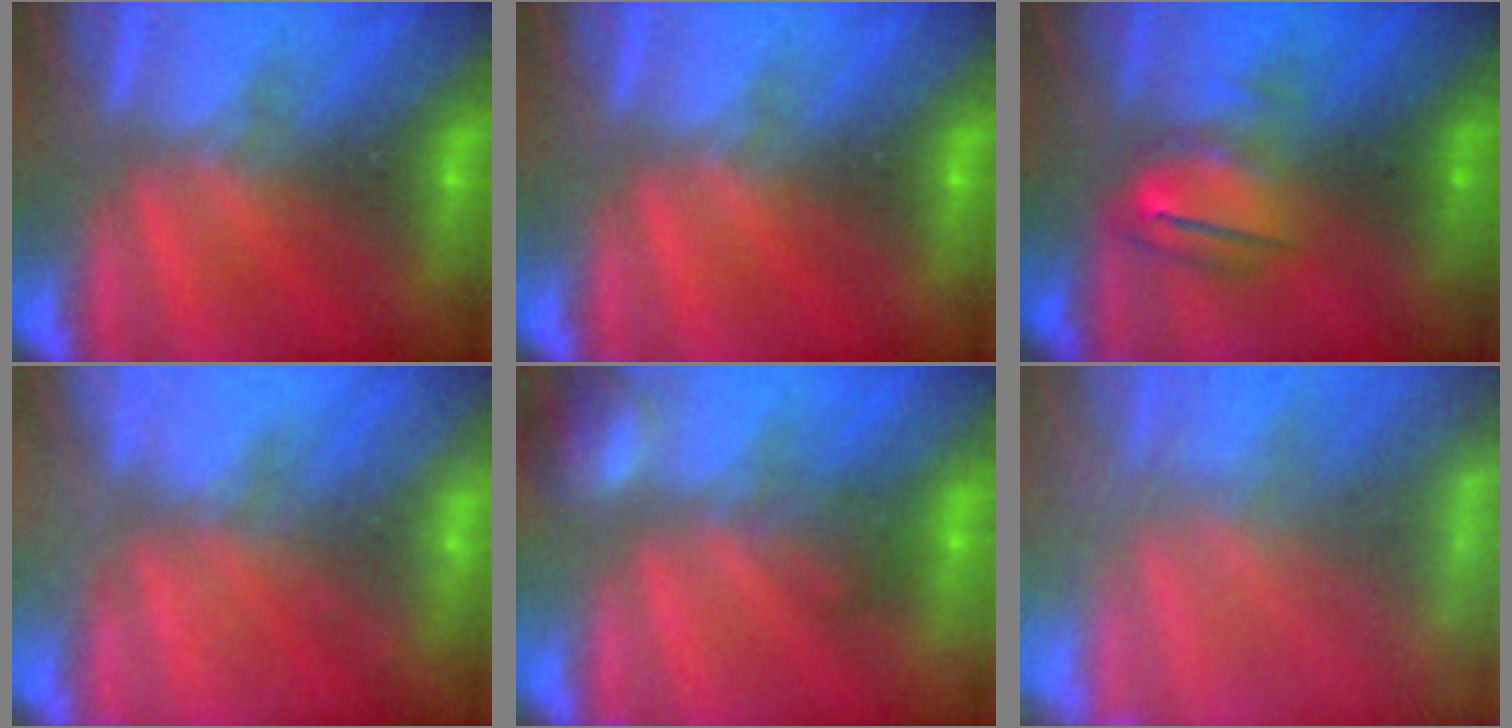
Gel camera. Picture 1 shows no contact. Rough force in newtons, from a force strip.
{"total": 0.0}
{"total": 4.6}
{"total": 2.4}
{"total": 2.7}
{"total": 7.2}